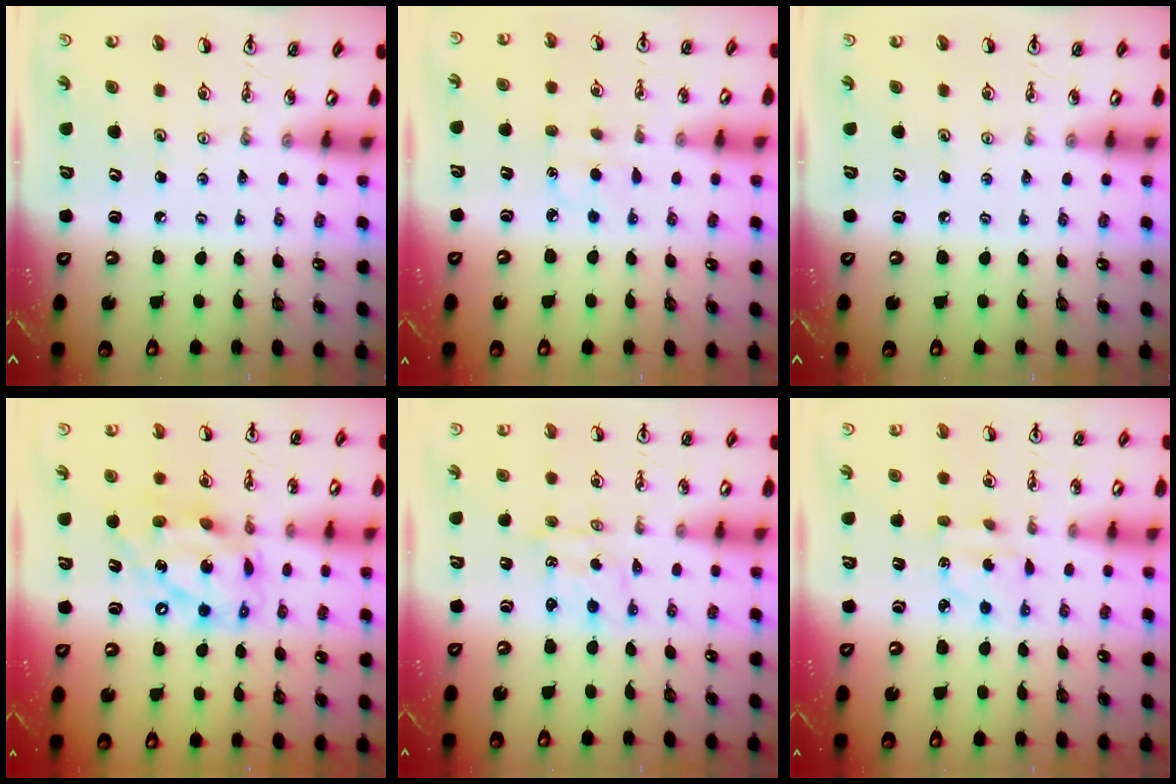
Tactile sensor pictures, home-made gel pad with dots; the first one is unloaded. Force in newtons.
{"total": 4.2, "press": 4.2, "slide": 0.5}
{"total": 0.0}
{"total": 16.9, "press": 16.9, "slide": 1.4}
{"total": 0.0}
{"total": 2.4, "press": 2.3, "slide": 0.5}